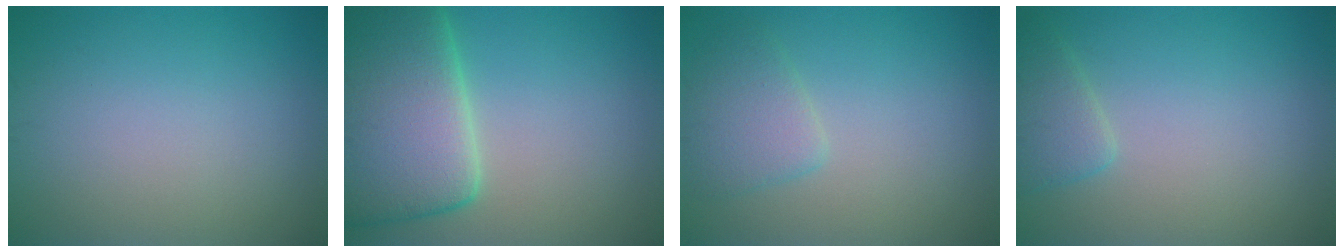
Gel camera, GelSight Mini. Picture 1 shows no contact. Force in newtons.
{"total": 11.3, "press": 11.3, "slide": 1.0}
{"total": 2.6, "press": 2.6, "slide": 0.3}
{"total": 2.1, "press": 2.1, "slide": 0.2}